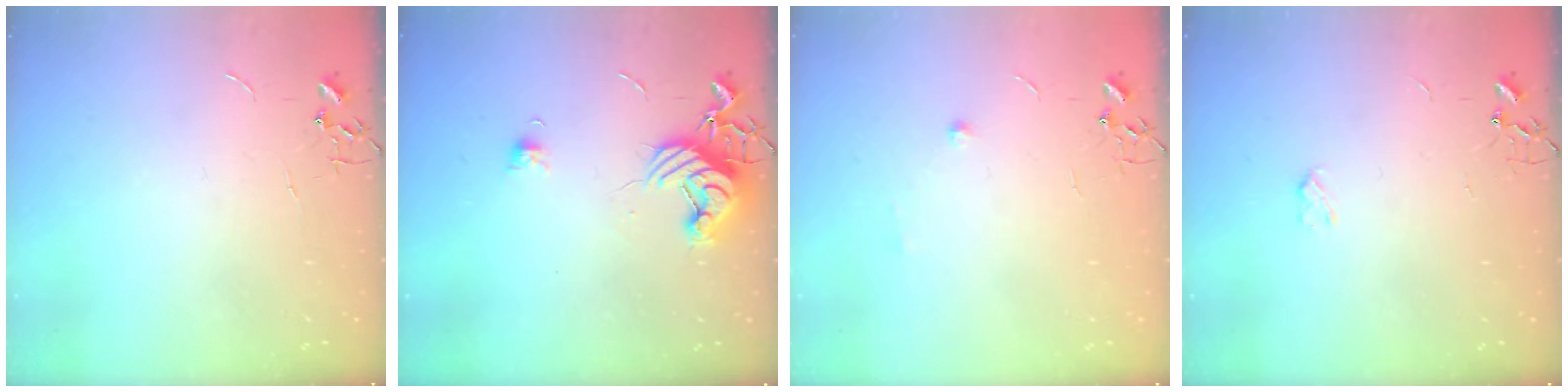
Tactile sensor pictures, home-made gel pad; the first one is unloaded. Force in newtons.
{"total": 12.1, "press": 12.0, "slide": 1.3}
{"total": 5.0, "press": 4.8, "slide": 1.3}
{"total": 2.6, "press": 2.6, "slide": 0.5}